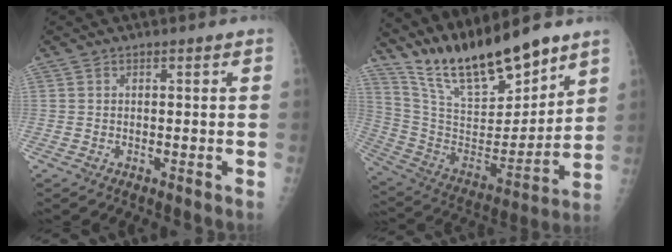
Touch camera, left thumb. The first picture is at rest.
{"total": 20.9, "force": [16.8, 5.3, 11.2], "torque": [-0.158, -0.092, 0.312]}